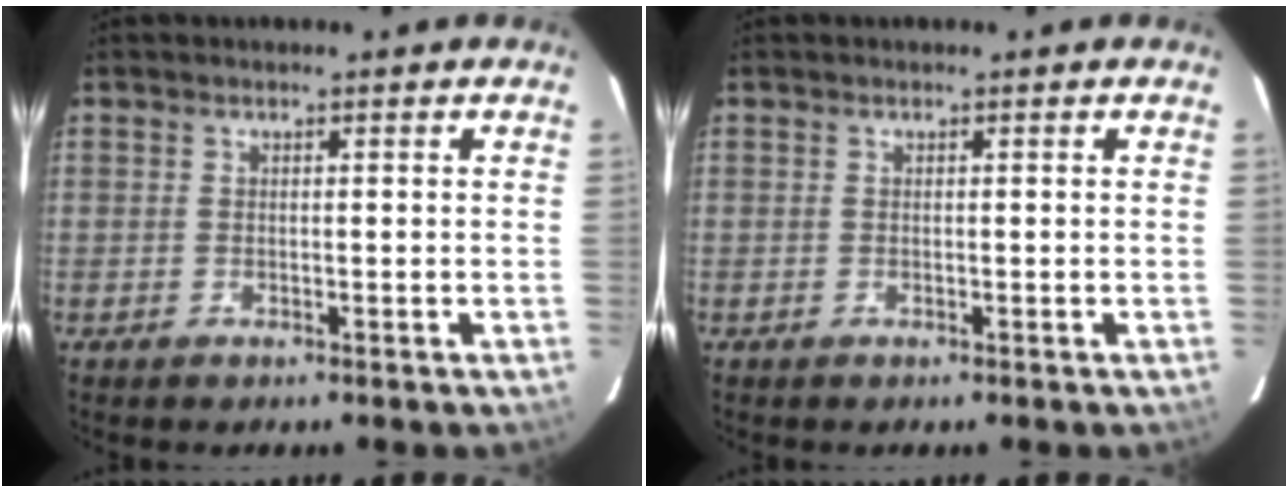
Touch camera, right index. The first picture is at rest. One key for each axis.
{"total": 0.0}